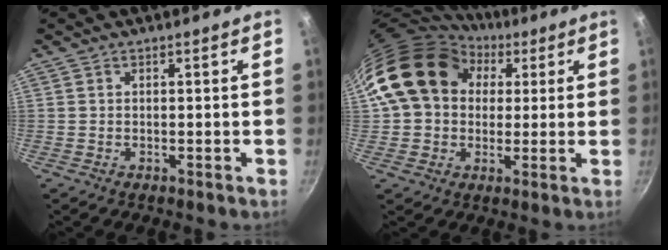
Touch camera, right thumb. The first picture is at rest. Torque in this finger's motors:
{"motor_torque": [1.04, 3.97, 1.62, 0.02, 0.21]}